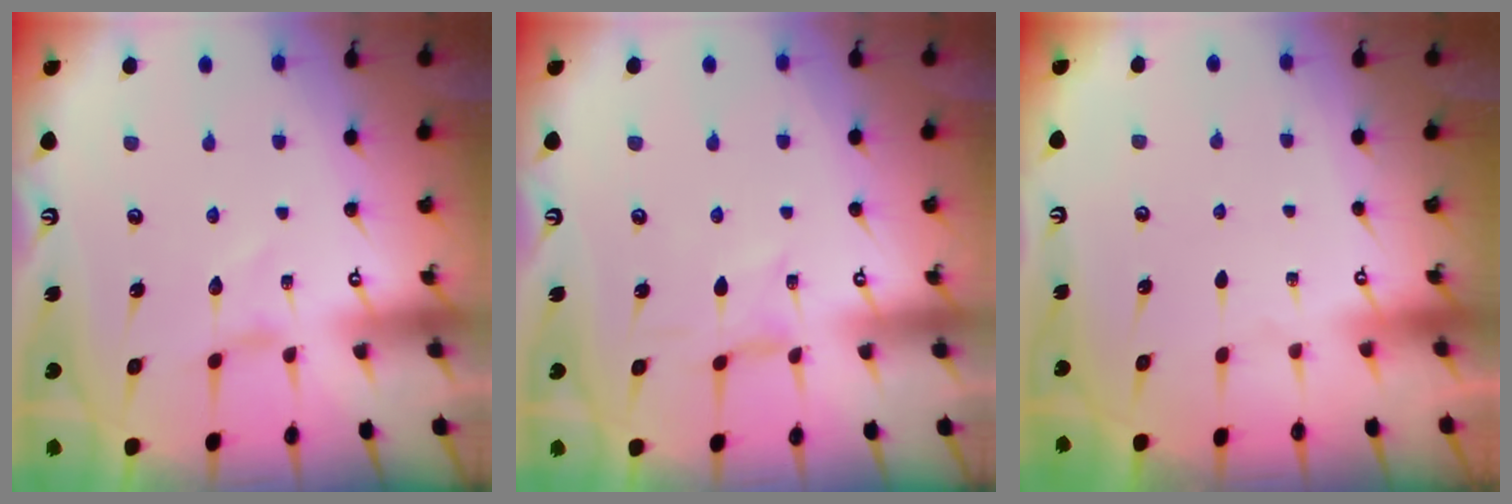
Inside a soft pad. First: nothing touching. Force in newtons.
{"total": 0.0}
{"total": 0.0}